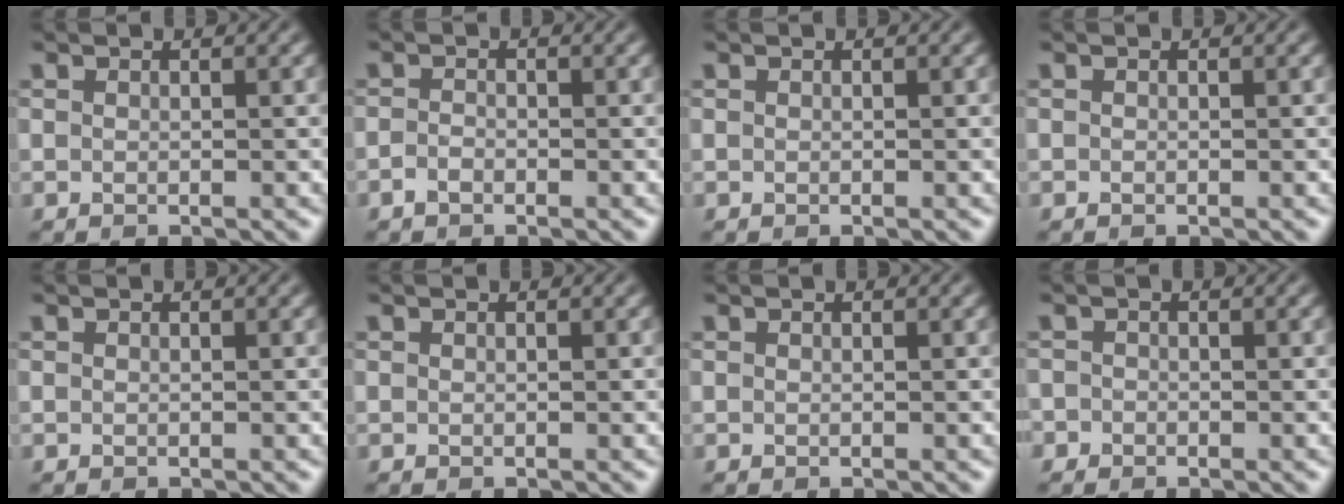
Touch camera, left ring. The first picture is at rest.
{"total": 1.1, "force": [-0.7, 0.6, 0.6], "torque": [-0.012, 0.000, -0.015]}
{"total": 0.0}
{"total": 0.0}
{"total": 0.0}
{"total": 0.0}
{"total": 0.0}
{"total": 0.8, "force": [-0.5, 0.7, -0.1], "torque": [0.008, -0.003, -0.011]}